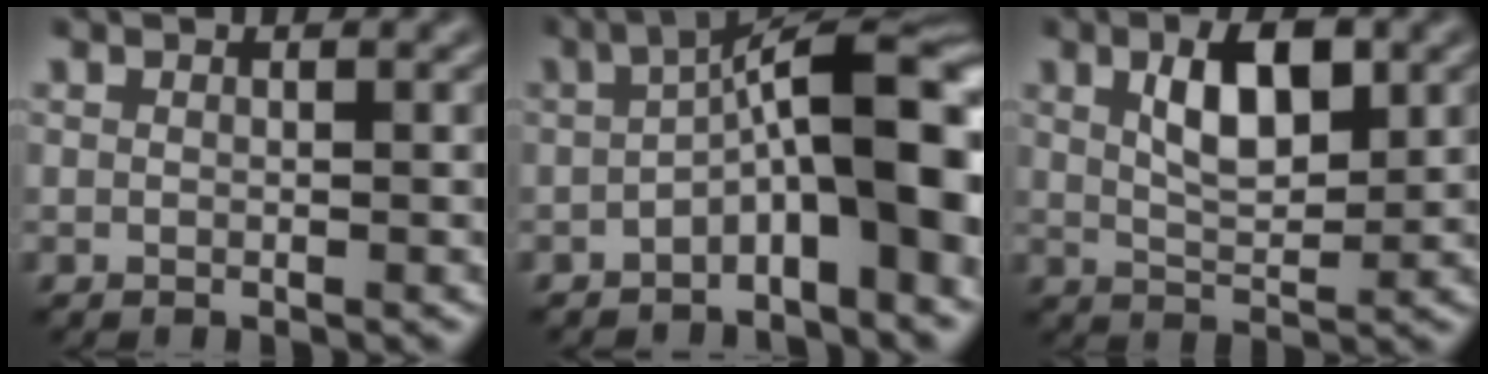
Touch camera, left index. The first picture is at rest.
{"total": 8.7, "force": [-1.3, 2.2, 8.3], "torque": [-0.123, 0.025, -0.033]}
{"total": 5.2, "force": [1.8, 2.2, 4.3], "torque": [-0.081, 0.006, 0.031]}